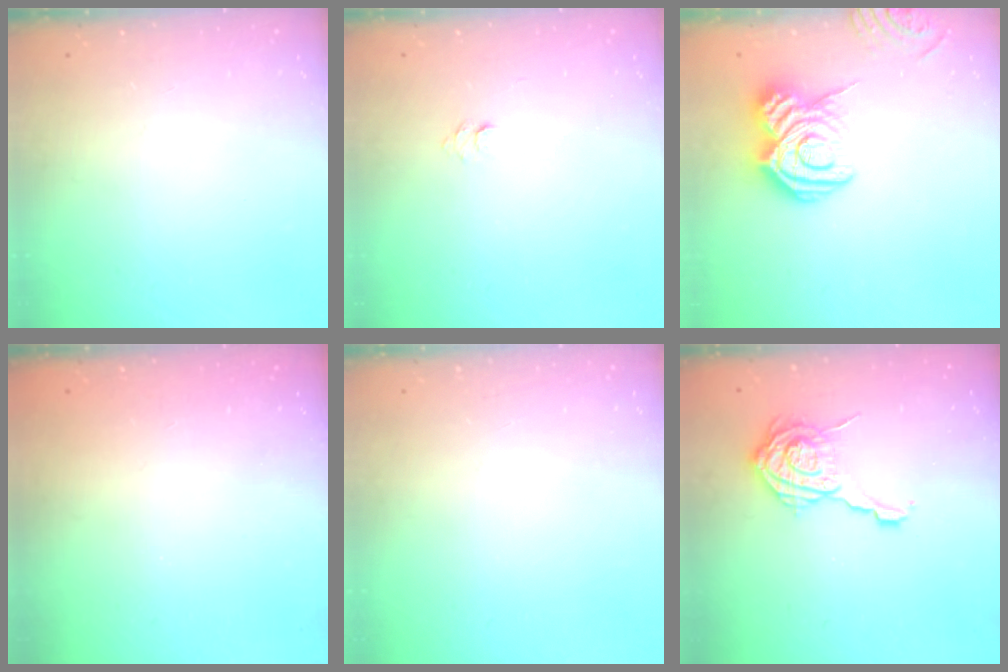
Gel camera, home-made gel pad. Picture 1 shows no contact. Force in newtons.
{"total": 3.5, "press": 3.5, "slide": 0.3}
{"total": 14.7, "press": 14.6, "slide": 1.0}
{"total": 2.3, "press": 2.2, "slide": 0.8}
{"total": 0.0}
{"total": 12.8, "press": 12.8, "slide": 0.9}